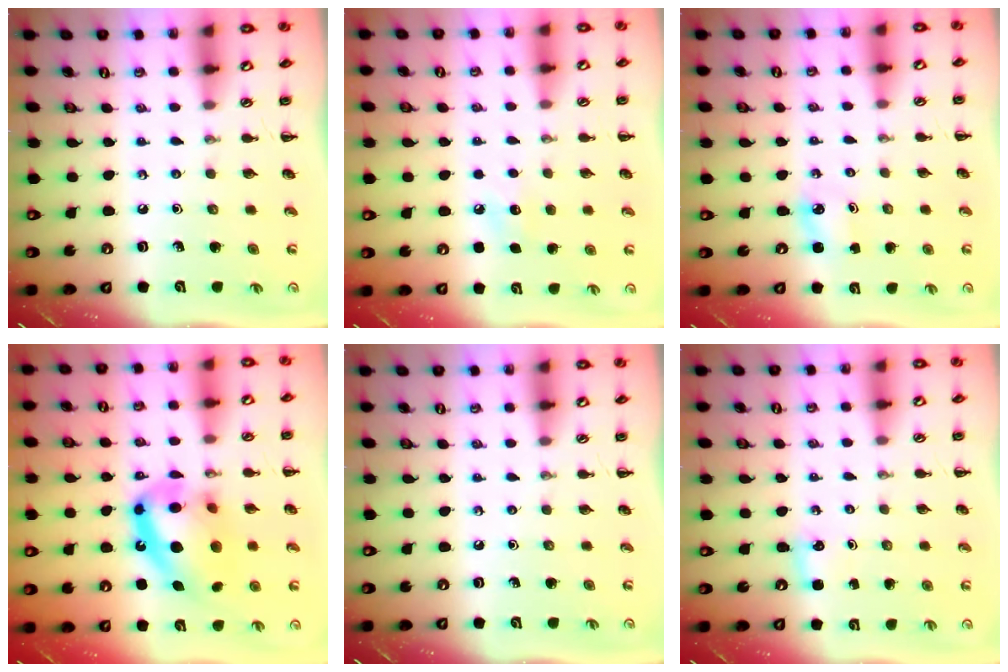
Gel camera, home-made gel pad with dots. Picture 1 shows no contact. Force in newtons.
{"total": 6.3, "press": 6.1, "slide": 1.7}
{"total": 2.2, "press": 2.1, "slide": 0.4}
{"total": 17.7, "press": 17.3, "slide": 3.8}
{"total": 0.0}
{"total": 2.8, "press": 2.6, "slide": 0.9}